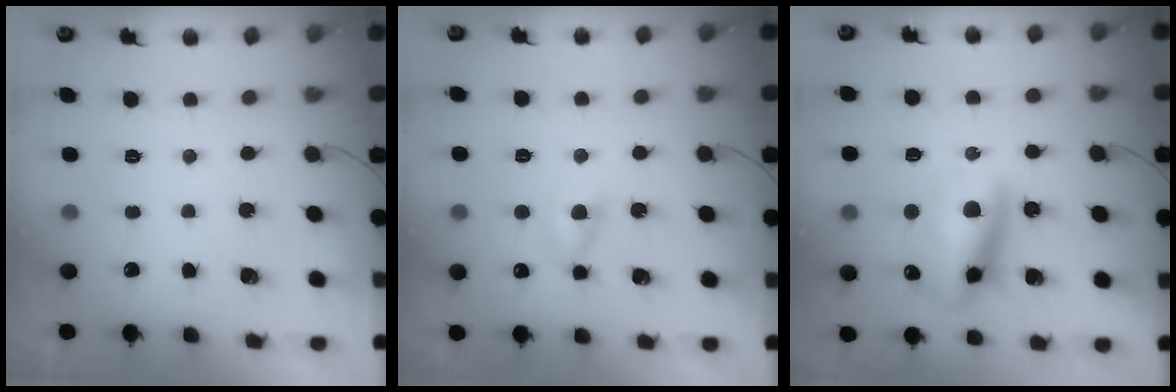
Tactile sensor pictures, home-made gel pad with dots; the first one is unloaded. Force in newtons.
{"total": 4.7, "press": 4.6, "slide": 1.0}
{"total": 13.4, "press": 13.2, "slide": 2.7}